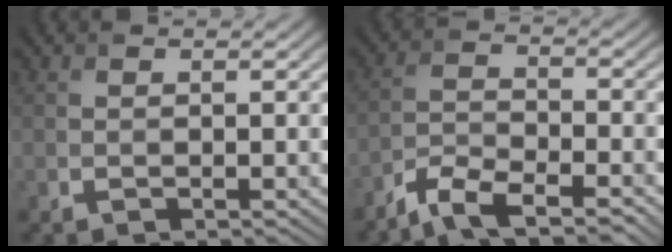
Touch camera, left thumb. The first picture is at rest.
{"total": 6.1, "force": [-4.8, 1.5, 3.4], "torque": [-0.072, -0.005, -0.100]}